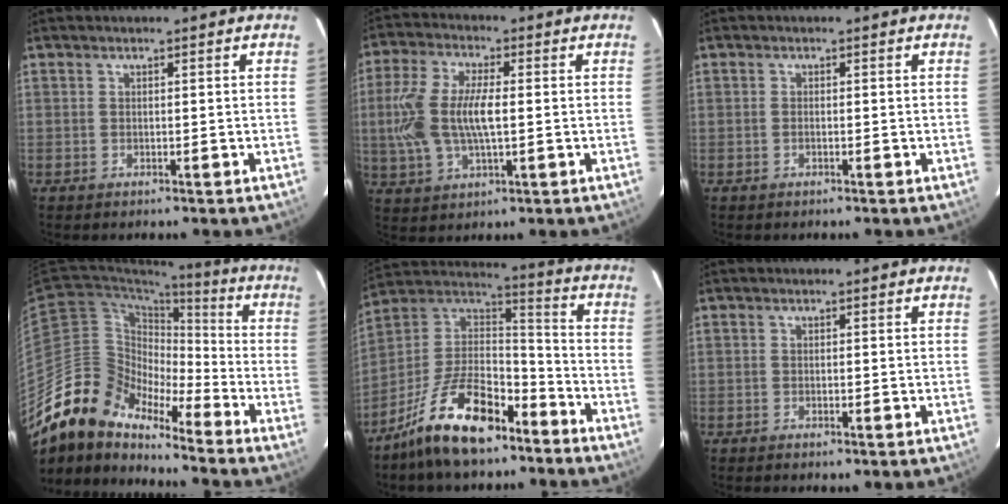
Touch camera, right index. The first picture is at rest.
{"total": 12.5, "force": [0.1, 5.4, 11.3], "torque": [-0.242, 0.006, 0.003]}
{"total": 0.5, "force": [-0.2, 0.3, 0.4], "torque": [-0.010, 0.001, -0.005]}
{"total": 13.8, "force": [-12.0, 5.6, 3.9], "torque": [-0.069, 0.018, -0.239]}
{"total": 19.0, "force": [-12.5, 8.3, 11.8], "torque": [-0.237, 0.014, -0.218]}
{"total": 0.5, "force": [-0.2, 0.2, 0.5], "torque": [-0.008, -0.002, -0.005]}